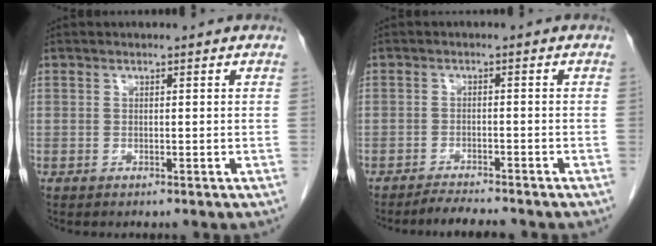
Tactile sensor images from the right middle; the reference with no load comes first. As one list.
[{"total": 3.3, "force": [-3.2, -0.2, 0.7], "torque": [-0.018, -0.015, -0.054]}]